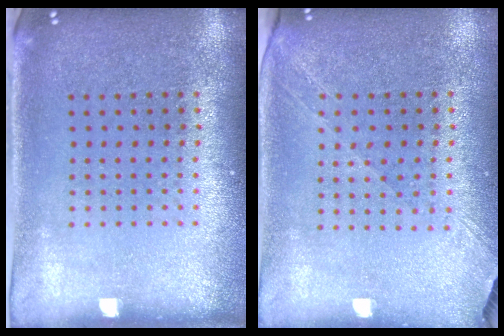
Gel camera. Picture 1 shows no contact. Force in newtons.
{"total": 1.4, "press": 1.2, "slide": 0.8}